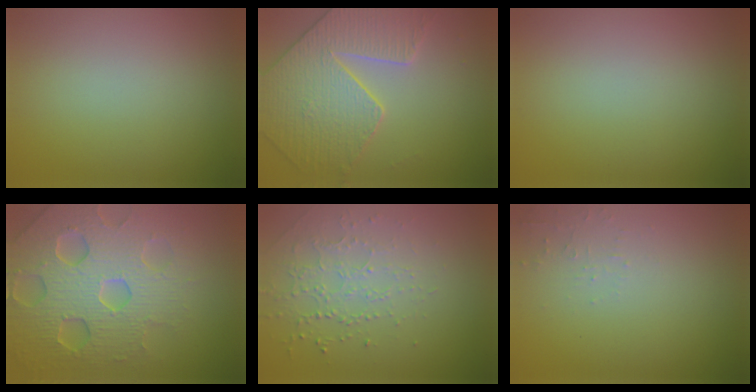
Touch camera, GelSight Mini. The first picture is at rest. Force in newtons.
{"total": 4.8, "press": 4.7, "slide": 0.8}
{"total": 0.0}
{"total": 7.3, "press": 7.1, "slide": 1.5}
{"total": 1.7, "press": 1.5, "slide": 0.8}
{"total": 1.2, "press": 1.2, "slide": 0.3}